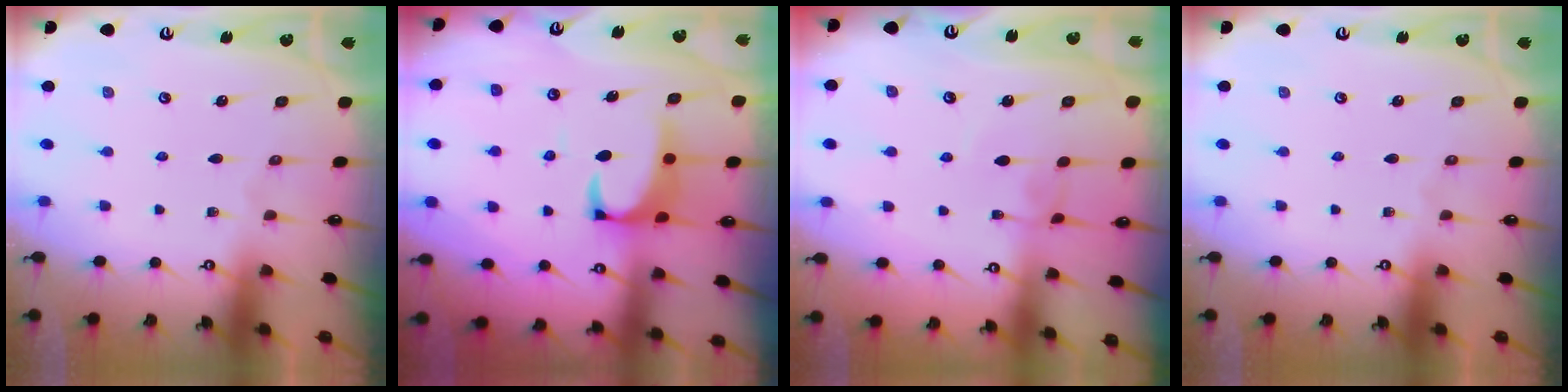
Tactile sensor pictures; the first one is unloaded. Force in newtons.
{"total": 2.8, "press": 2.6, "slide": 1.1}
{"total": 1.5, "press": 1.5, "slide": 0.4}
{"total": 0.0}